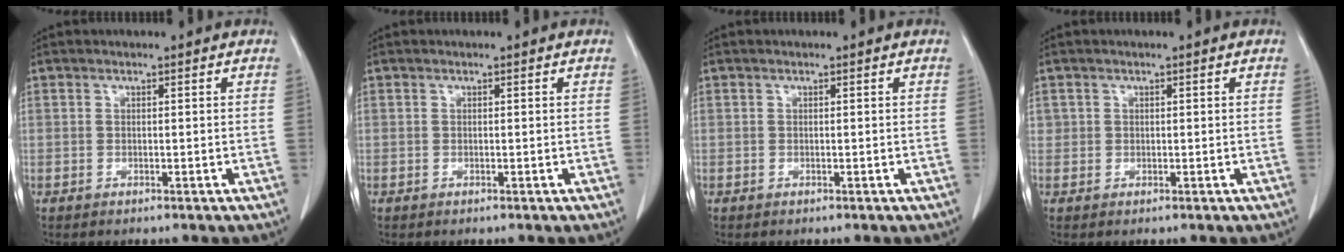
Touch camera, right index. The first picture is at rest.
{"total": 0.0}
{"total": 0.0}
{"total": 0.9, "force": [0.3, 0.9, 0.0], "torque": [0.012, 0.002, 0.002]}